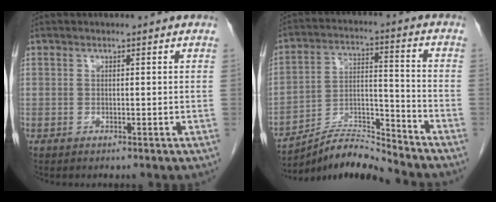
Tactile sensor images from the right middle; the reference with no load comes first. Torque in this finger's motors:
{"motor_torque": [1.25, -0.89, 0.04, 0.03]}